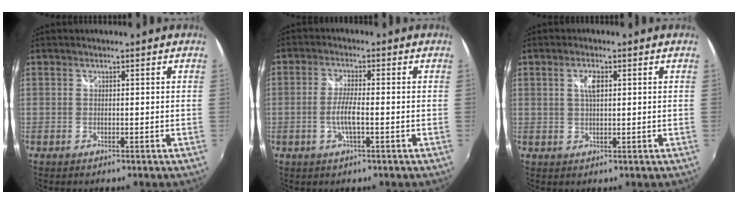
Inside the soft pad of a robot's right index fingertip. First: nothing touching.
{"total": 4.5, "force": [-1.3, 0.5, 4.3], "torque": [-0.087, -0.003, -0.025]}
{"total": 2.9, "force": [0.9, 1.1, 2.6], "torque": [-0.046, 0.002, 0.014]}